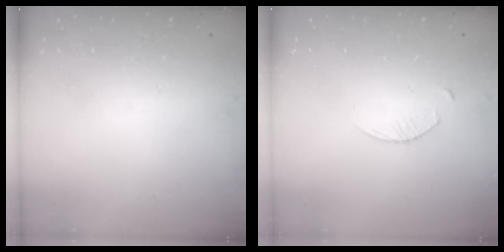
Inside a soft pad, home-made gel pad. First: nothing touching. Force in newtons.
{"total": 3.8, "press": 3.7, "slide": 0.5}